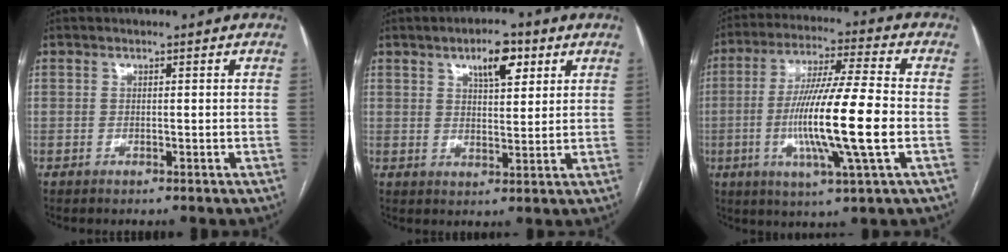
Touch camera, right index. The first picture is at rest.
{"total": 6.4, "force": [3.4, 2.3, 4.9], "torque": [-0.080, 0.007, 0.052]}
{"total": 15.6, "force": [-2.6, 0.0, 15.4], "torque": [-0.288, -0.010, -0.054]}